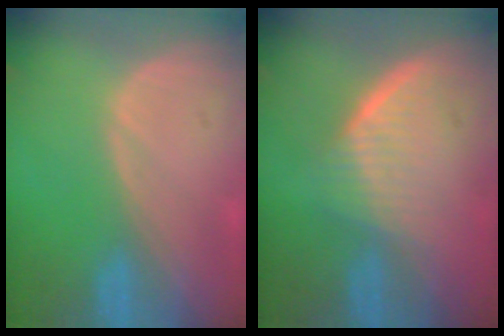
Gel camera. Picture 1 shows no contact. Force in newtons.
{"total": 6.0, "press": 5.7, "slide": 2.1}